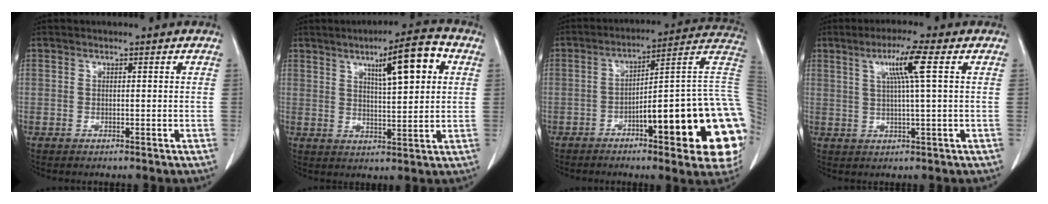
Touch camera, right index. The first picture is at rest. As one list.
[{"total": 9.8, "force": [3.8, 1.5, 8.9], "torque": [-0.134, 0.011, 0.058]}, {"total": 24.1, "force": [-5.9, 3.5, 23.1], "torque": [-0.205, 0.024, -0.073]}, {"total": 6.2, "force": [2.1, -0.9, 5.7], "torque": [-0.103, 0.005, 0.037]}]